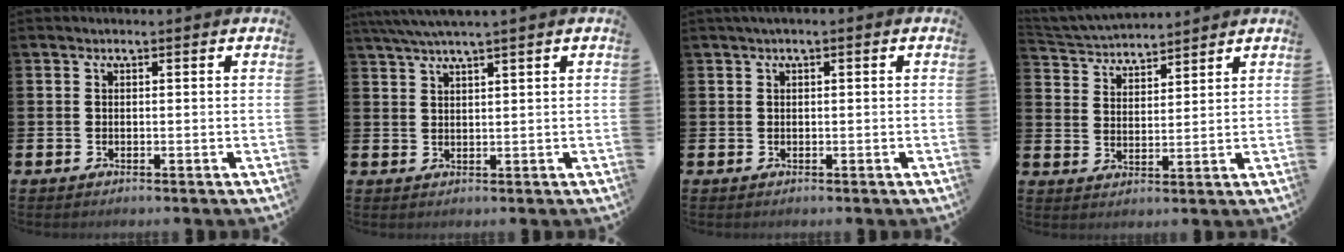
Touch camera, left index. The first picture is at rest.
{"total": 3.3, "force": [2.8, -0.6, 1.6], "torque": [-0.043, -0.003, 0.053]}
{"total": 0.8, "force": [0.2, 0.2, 0.8], "torque": [-0.013, 0.003, 0.001]}
{"total": 4.3, "force": [4.2, 1.0, -0.1], "torque": [-0.015, -0.027, 0.074]}